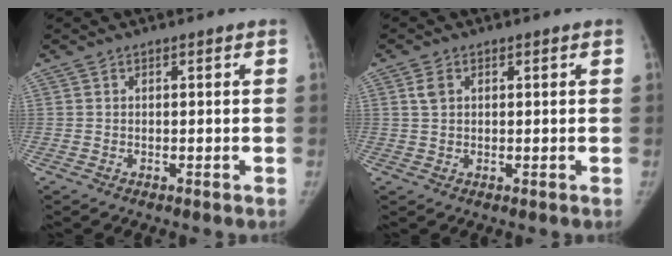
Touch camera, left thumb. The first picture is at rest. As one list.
[{"total": 2.3, "force": [0.8, 1.5, 1.5], "torque": [-0.027, 0.004, 0.016]}]